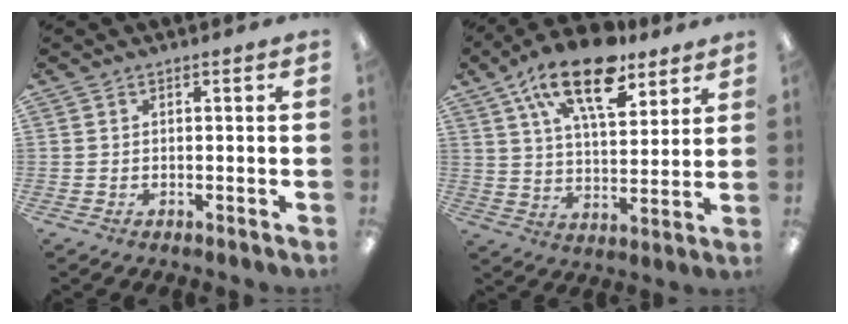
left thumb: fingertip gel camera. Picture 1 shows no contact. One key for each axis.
{"total": 16.1, "fx": 10.5, "fy": 7.2, "fz": 10.0, "tx": -0.160, "ty": -0.045, "tz": 0.177}